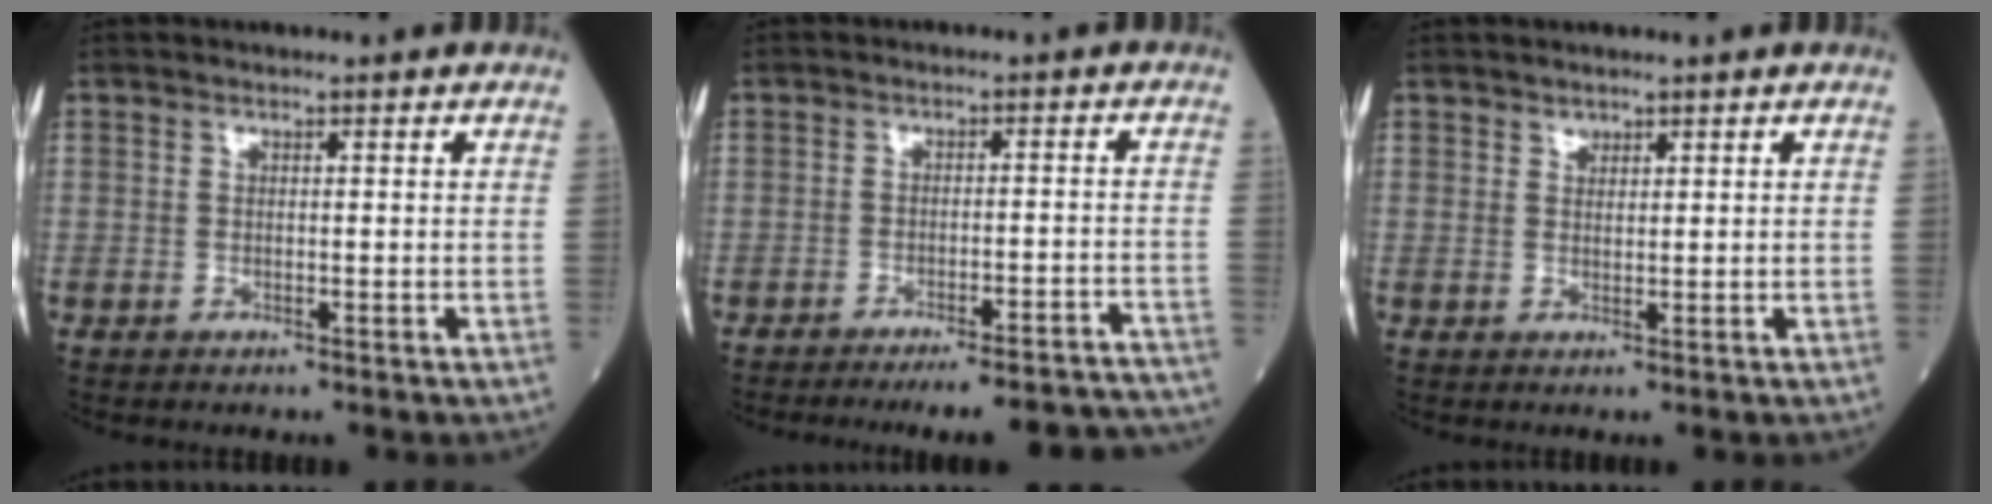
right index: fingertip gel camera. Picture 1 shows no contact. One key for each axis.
{"total": 16.9, "fx": -16.0, "fy": 0.5, "fz": 5.2, "tx": -0.027, "ty": 0.002, "tz": -0.189}
{"total": 1.0, "fx": 0.9, "fy": 0.5, "fz": 0.1, "tx": 0.000, "ty": -0.004, "tz": 0.015}